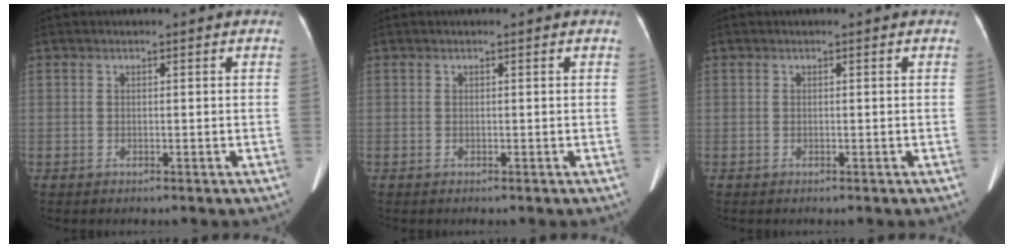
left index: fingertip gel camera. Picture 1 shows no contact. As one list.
[{"total": 0.0}, {"total": 0.0}]